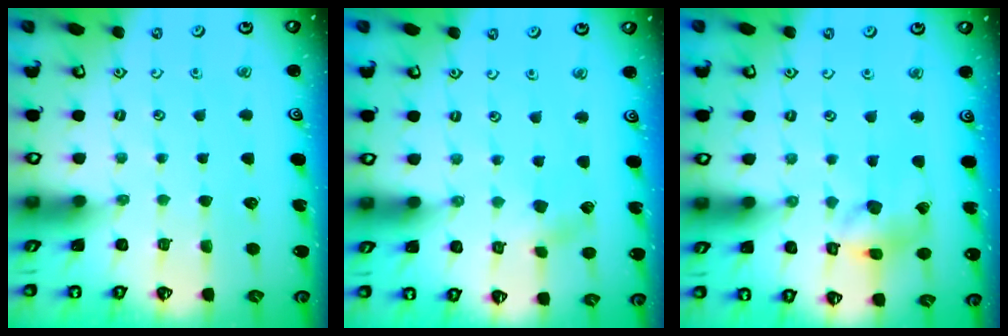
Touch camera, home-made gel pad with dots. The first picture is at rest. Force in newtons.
{"total": 2.5, "press": 2.5, "slide": 0.4}
{"total": 10.6, "press": 10.5, "slide": 1.5}